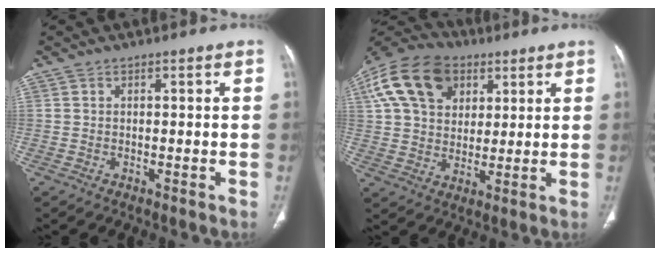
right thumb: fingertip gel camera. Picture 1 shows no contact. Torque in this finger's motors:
{"motor_torque": [0.04, 2.14, 0.59, 0.00, 0.17]}